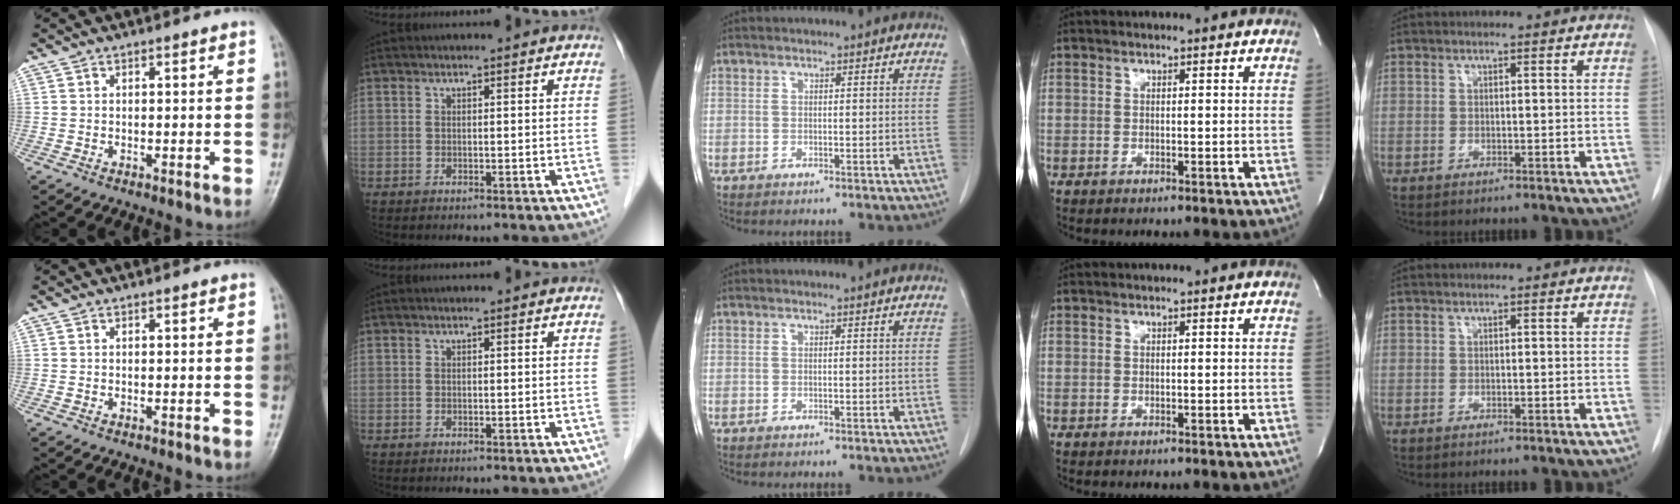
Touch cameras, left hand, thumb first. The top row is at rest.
{}